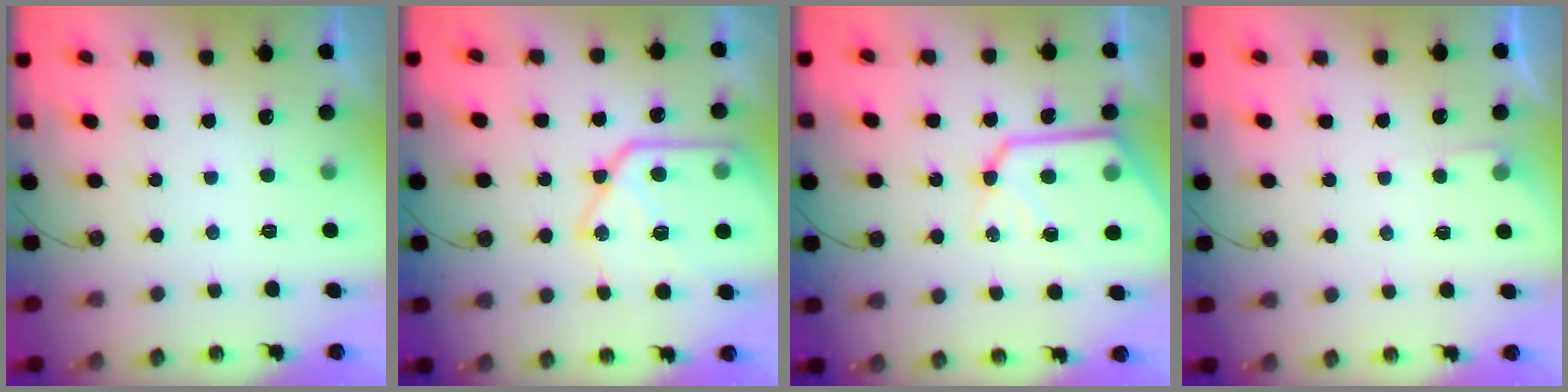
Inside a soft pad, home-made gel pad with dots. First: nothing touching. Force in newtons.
{"total": 20.5, "press": 20.4, "slide": 2.1}
{"total": 15.7, "press": 15.6, "slide": 1.5}
{"total": 3.2, "press": 3.2, "slide": 0.4}